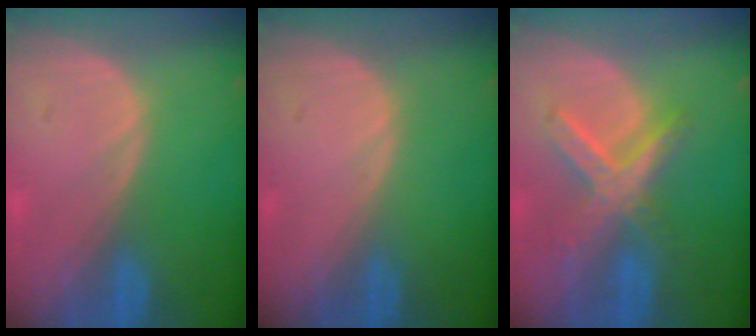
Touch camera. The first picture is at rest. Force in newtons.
{"total": 0.0}
{"total": 7.2, "press": 6.3, "slide": 3.5}